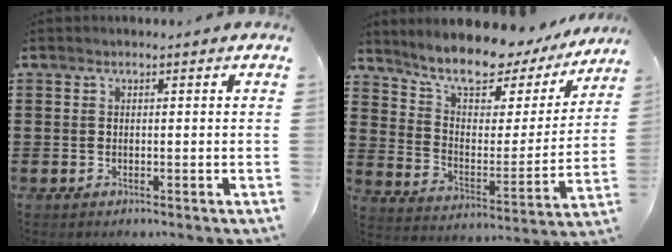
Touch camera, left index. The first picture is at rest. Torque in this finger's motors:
{"motor_torque": [2.14, 0.00, 0.81, 0.21]}